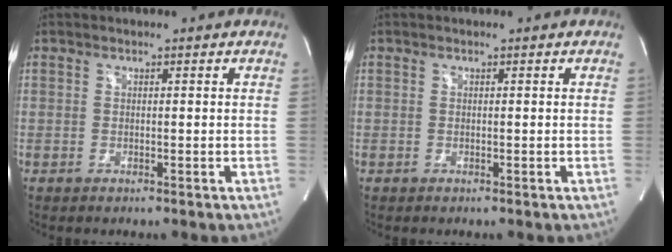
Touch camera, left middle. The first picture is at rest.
{"total": 0.0}